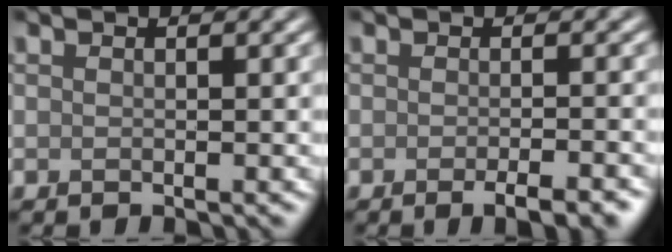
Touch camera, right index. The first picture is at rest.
{"total": 3.4, "force": [-1.9, 0.8, 2.8], "torque": [-0.029, 0.000, -0.027]}